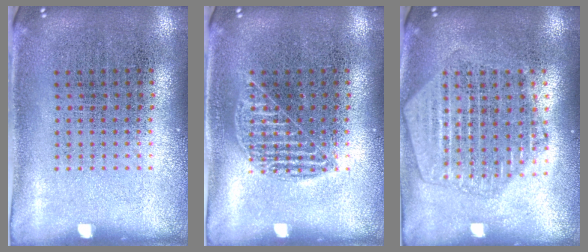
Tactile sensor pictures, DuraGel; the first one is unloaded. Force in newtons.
{"total": 1.4, "press": 1.4, "slide": 0.2}
{"total": 2.1, "press": 1.9, "slide": 0.9}